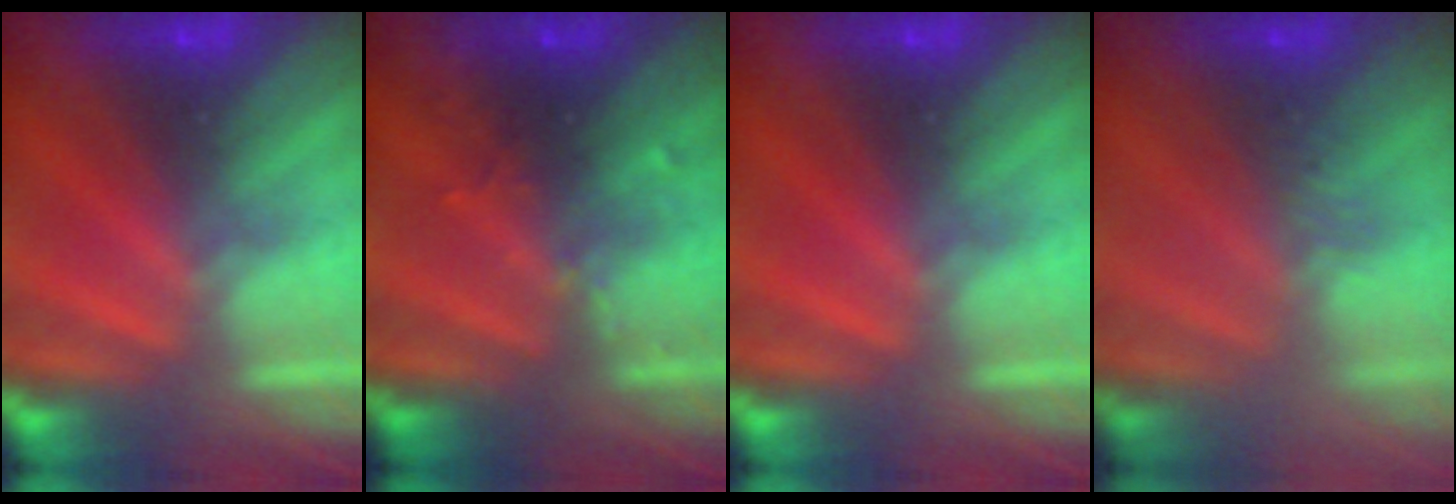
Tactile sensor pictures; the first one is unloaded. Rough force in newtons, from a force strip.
{"total": 2.9}
{"total": 0.0}
{"total": 2.9}